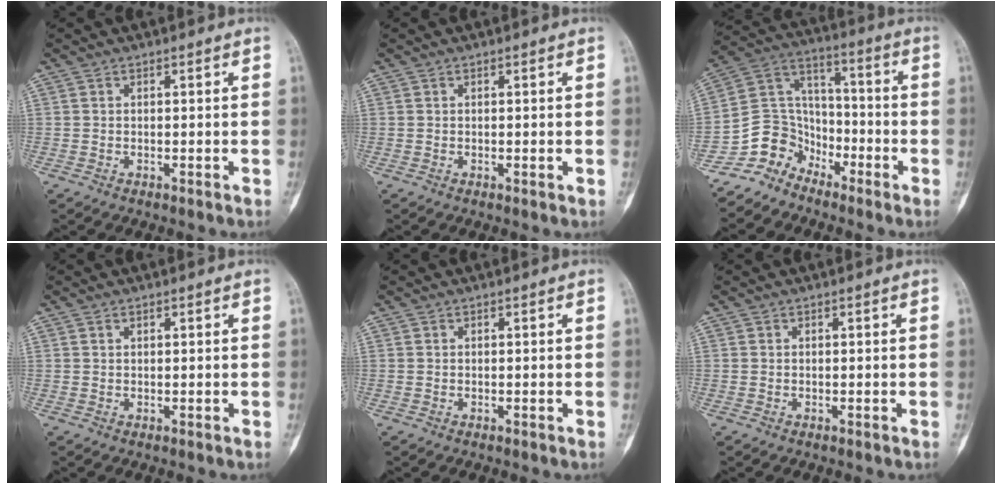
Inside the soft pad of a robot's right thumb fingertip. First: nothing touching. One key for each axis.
{"total": 0.0}
{"total": 10.2, "fx": -7.5, "fy": 6.8, "fz": 0.9, "tx": 0.013, "ty": 0.094, "tz": -0.155}
{"total": 0.7, "fx": 0.5, "fy": 0.4, "fz": 0.3, "tx": -0.004, "ty": -0.002, "tz": 0.008}
{"total": 0.0}
{"total": 0.0}